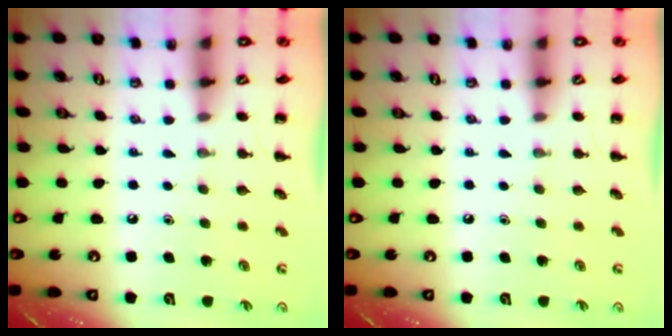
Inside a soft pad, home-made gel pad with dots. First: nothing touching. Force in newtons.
{"total": 0.0}